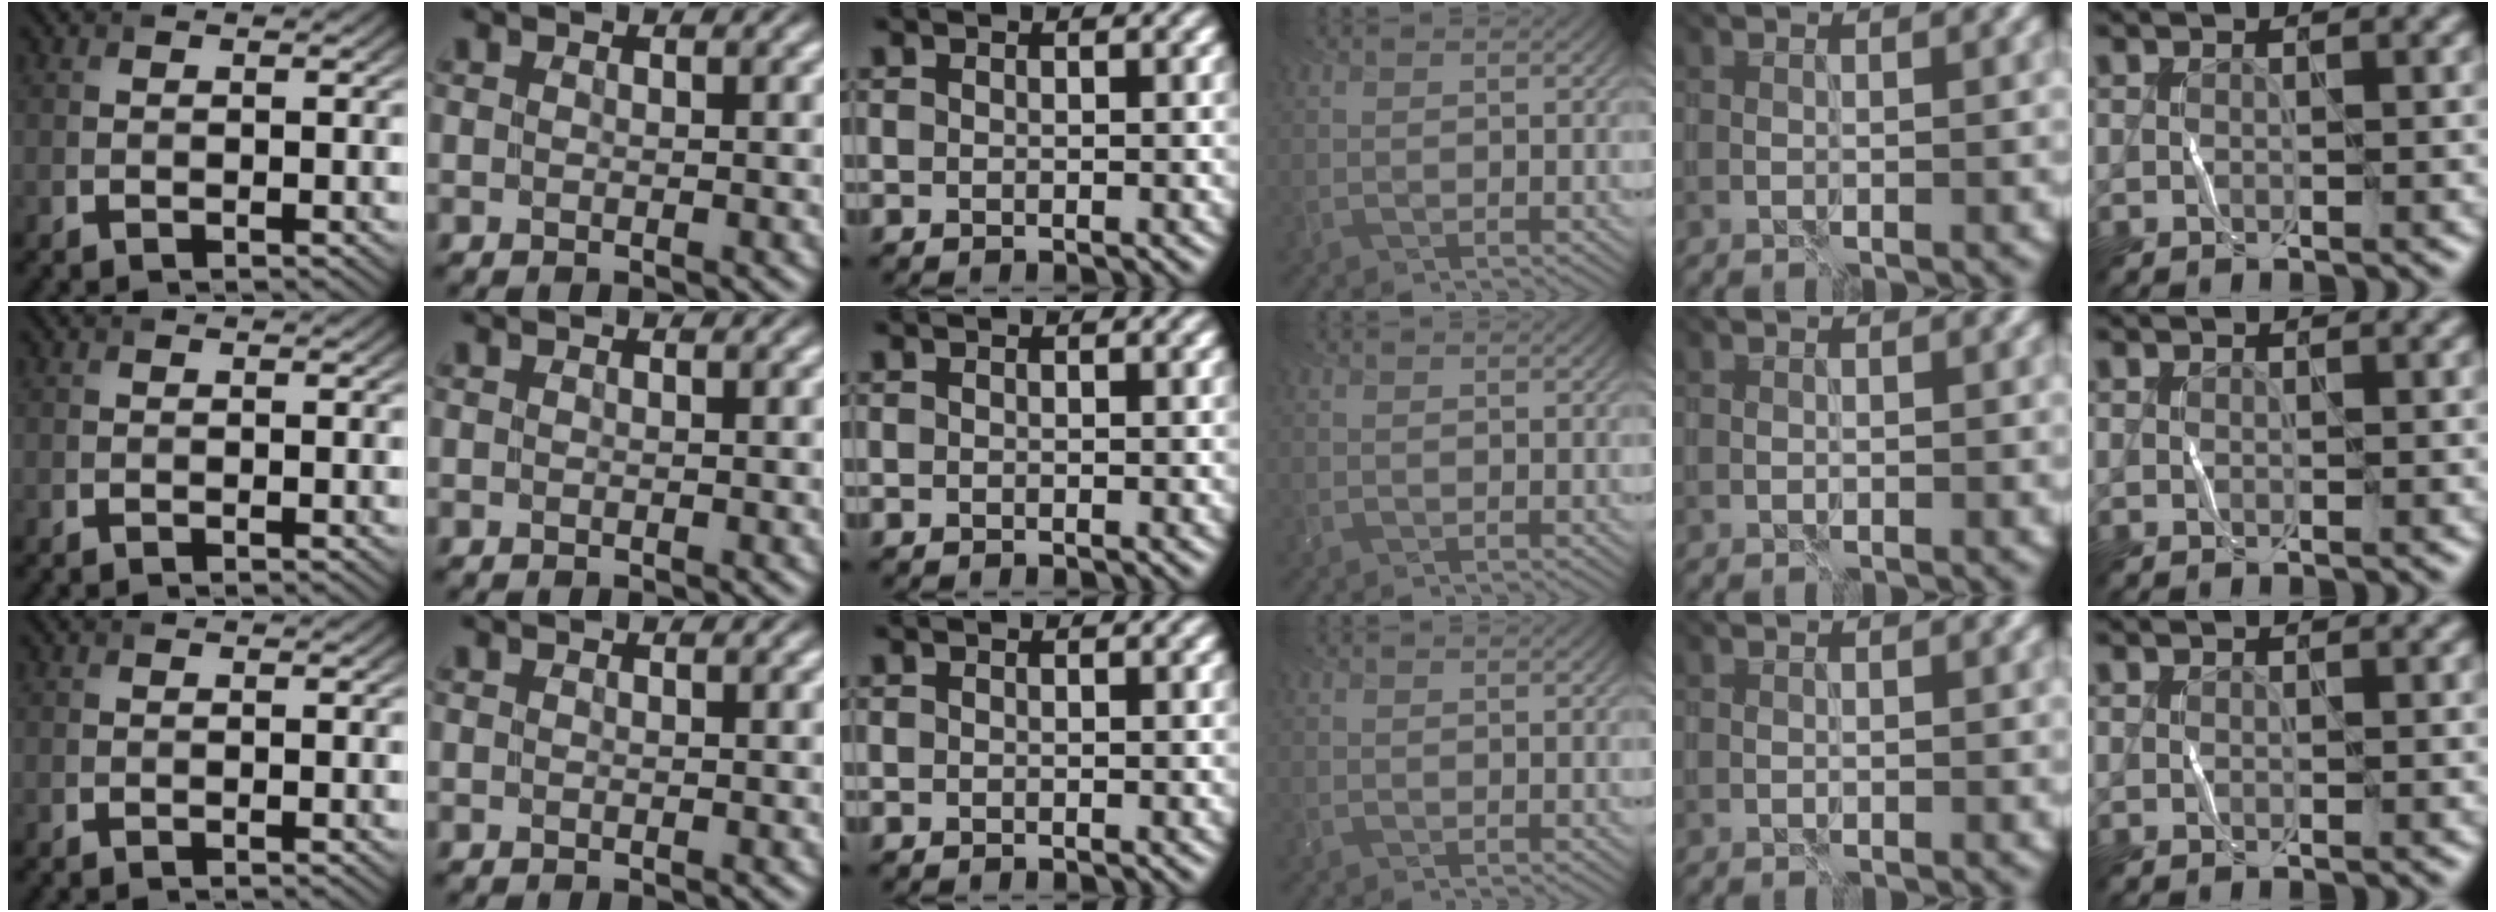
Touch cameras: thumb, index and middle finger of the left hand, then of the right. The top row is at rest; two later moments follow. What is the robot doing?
{"motion": "fold", "object": "coffee filter"}